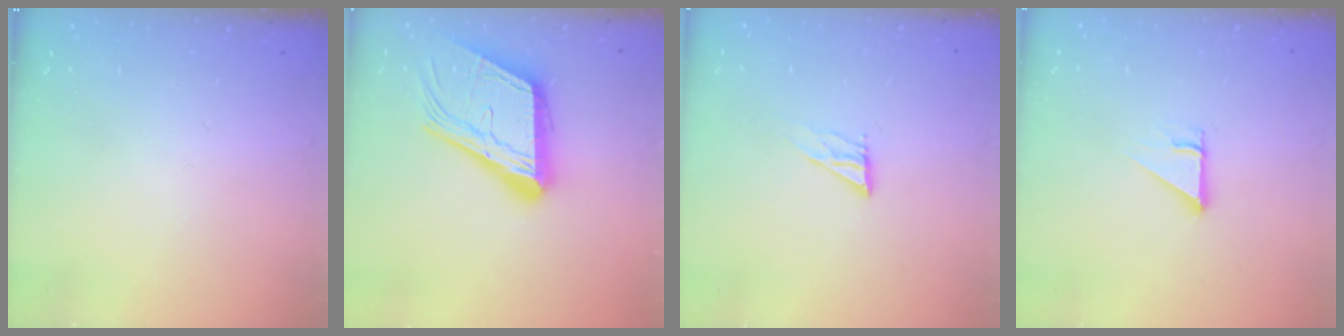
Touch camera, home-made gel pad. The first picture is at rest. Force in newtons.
{"total": 20.7, "press": 20.5, "slide": 3.2}
{"total": 7.6, "press": 7.6, "slide": 0.3}
{"total": 2.5, "press": 2.5, "slide": 0.2}